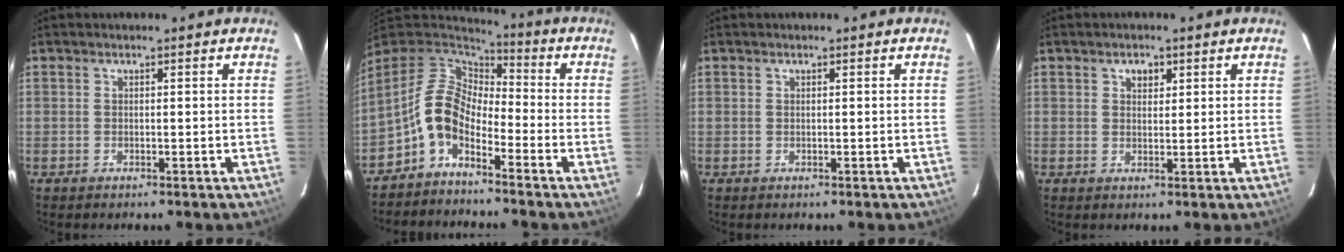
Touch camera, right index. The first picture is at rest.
{"total": 9.2, "force": [-4.5, 5.1, 6.2], "torque": [-0.126, 0.018, -0.102]}
{"total": 0.0}
{"total": 2.1, "force": [1.1, 1.5, 1.0], "torque": [-0.011, 0.007, 0.019]}